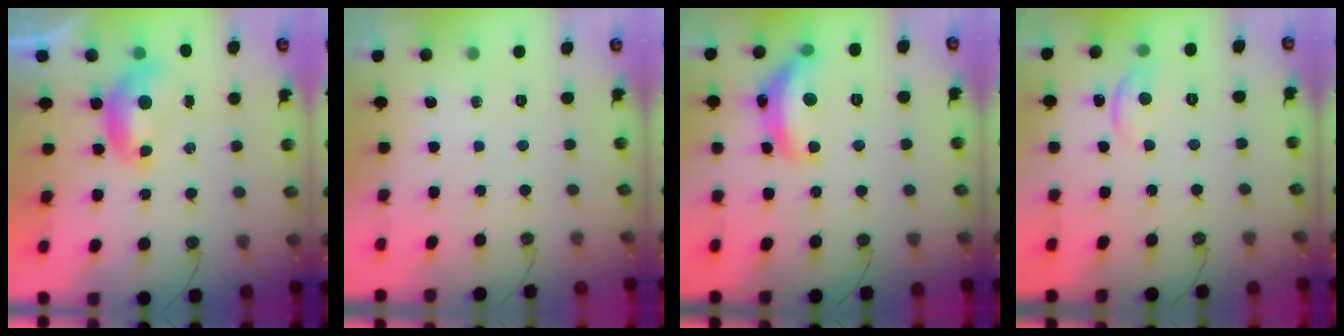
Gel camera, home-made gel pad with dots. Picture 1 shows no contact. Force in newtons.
{"total": 0.0}
{"total": 7.4, "press": 7.3, "slide": 0.7}
{"total": 2.2, "press": 2.2, "slide": 0.5}